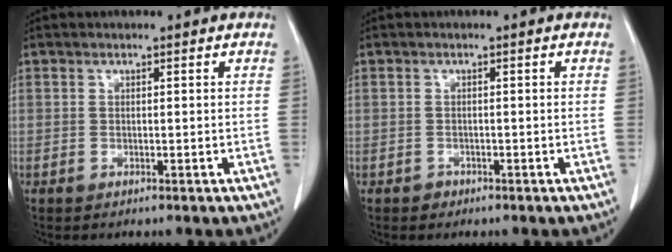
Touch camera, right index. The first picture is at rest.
{"total": 1.1, "force": [-0.7, 0.9, 0.0], "torque": [0.000, 0.004, -0.013]}